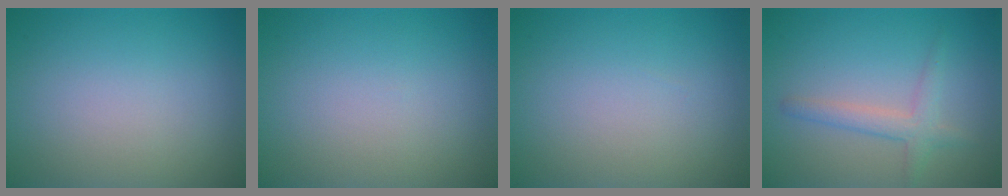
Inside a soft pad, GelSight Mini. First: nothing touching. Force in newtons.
{"total": 0.0}
{"total": 0.0}
{"total": 1.7, "press": 1.7, "slide": 0.2}